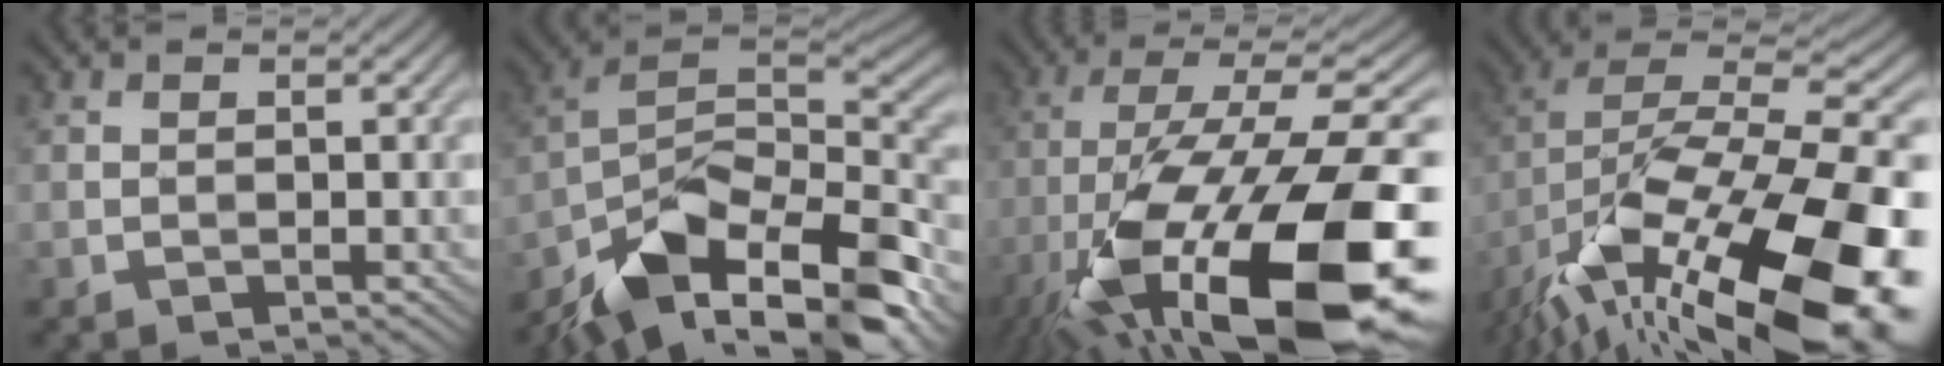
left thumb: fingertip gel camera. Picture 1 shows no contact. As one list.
[{"total": 16.1, "force": [-10.7, 7.2, 9.6], "torque": [-0.205, -0.011, -0.185]}, {"total": 21.1, "force": [-9.7, 7.8, 17.0], "torque": [-0.309, -0.013, -0.158]}, {"total": 19.2, "force": [-9.2, 7.7, 15.0], "torque": [-0.276, -0.004, -0.149]}]